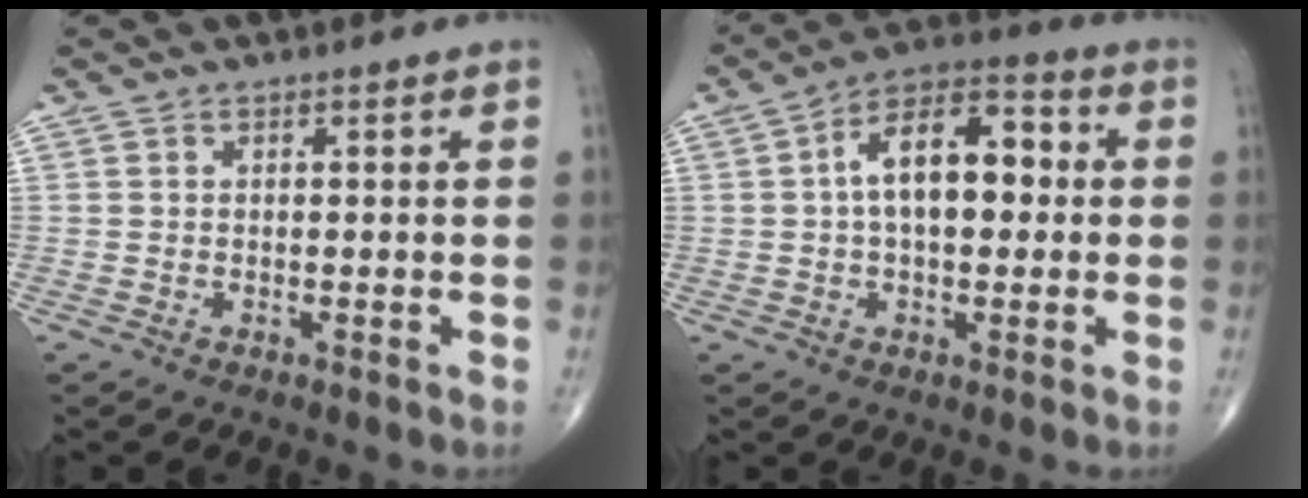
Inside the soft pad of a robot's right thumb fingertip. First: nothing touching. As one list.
[{"total": 13.5, "force": [1.3, 7.4, 11.2], "torque": [-0.166, 0.032, 0.009]}]